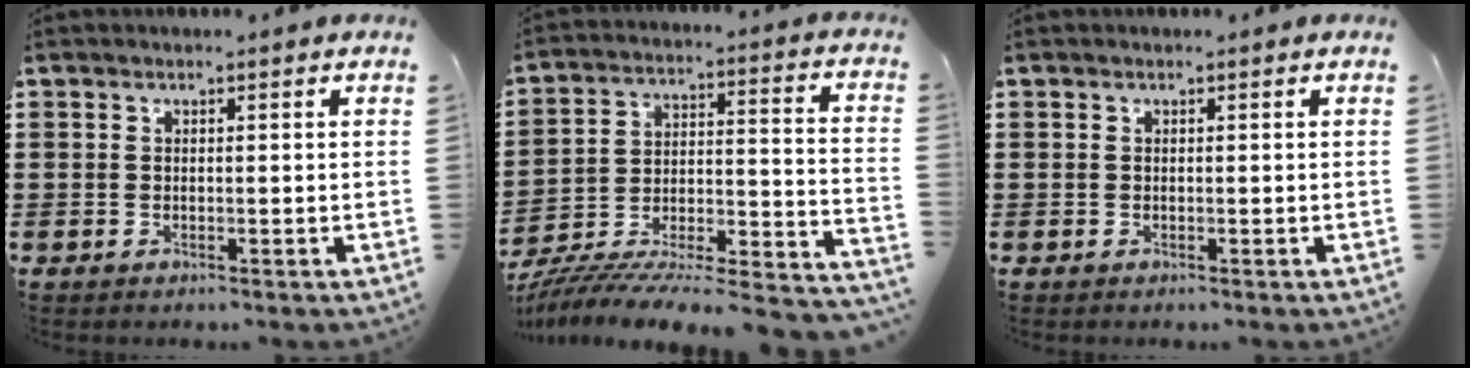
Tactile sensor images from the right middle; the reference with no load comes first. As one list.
[{"total": 6.5, "force": [-6.3, 0.3, 1.6], "torque": [-0.029, -0.015, -0.130]}, {"total": 0.0}]